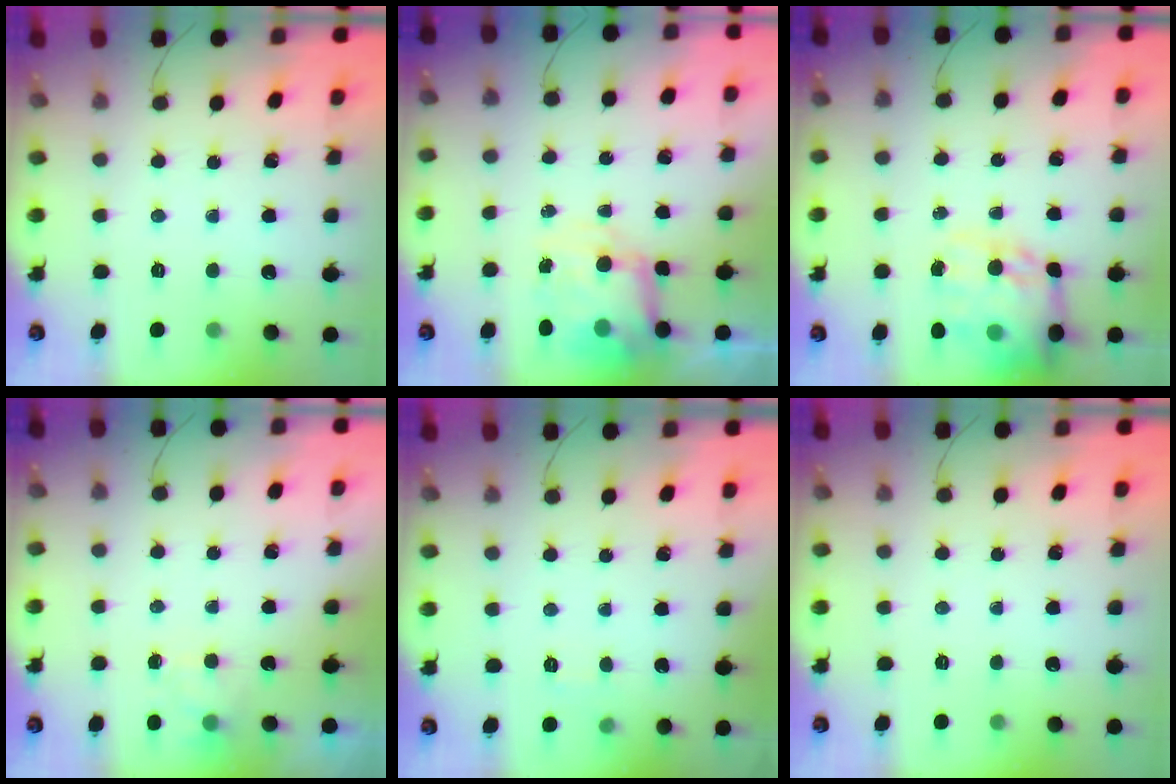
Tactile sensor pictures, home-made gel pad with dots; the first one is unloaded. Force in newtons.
{"total": 8.6, "press": 8.5, "slide": 1.2}
{"total": 18.7, "press": 18.1, "slide": 4.6}
{"total": 2.4, "press": 2.0, "slide": 1.4}
{"total": 1.9, "press": 1.4, "slide": 1.3}
{"total": 0.0}